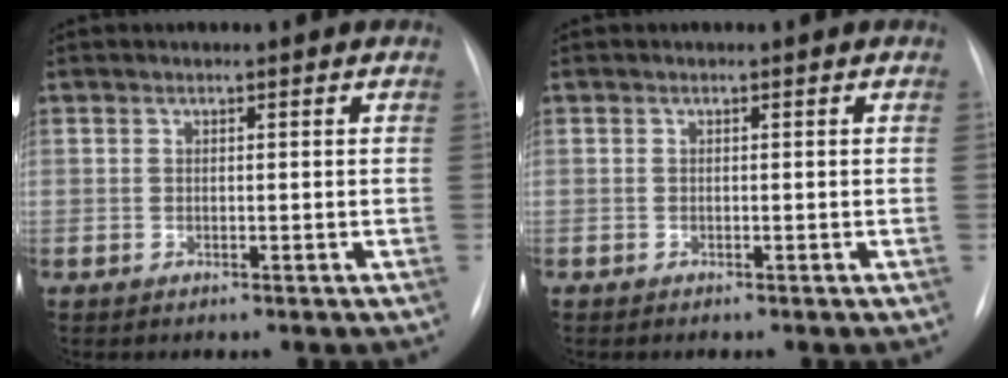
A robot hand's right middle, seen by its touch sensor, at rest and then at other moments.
{"total": 0.0}